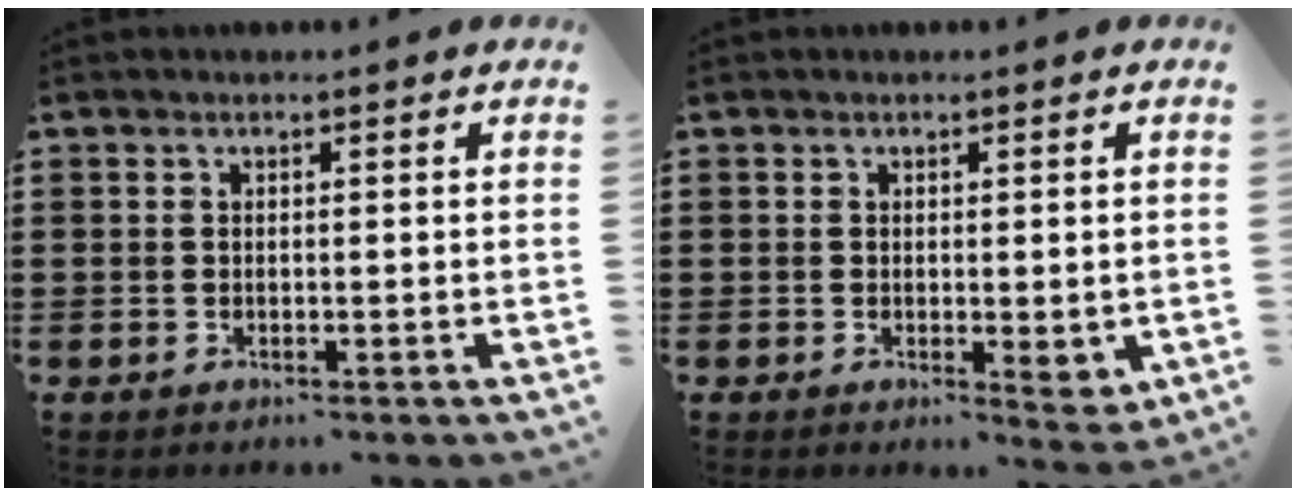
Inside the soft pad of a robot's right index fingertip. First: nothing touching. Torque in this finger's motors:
{"motor_torque": [0.87, -0.17, 0.12, 0.06]}